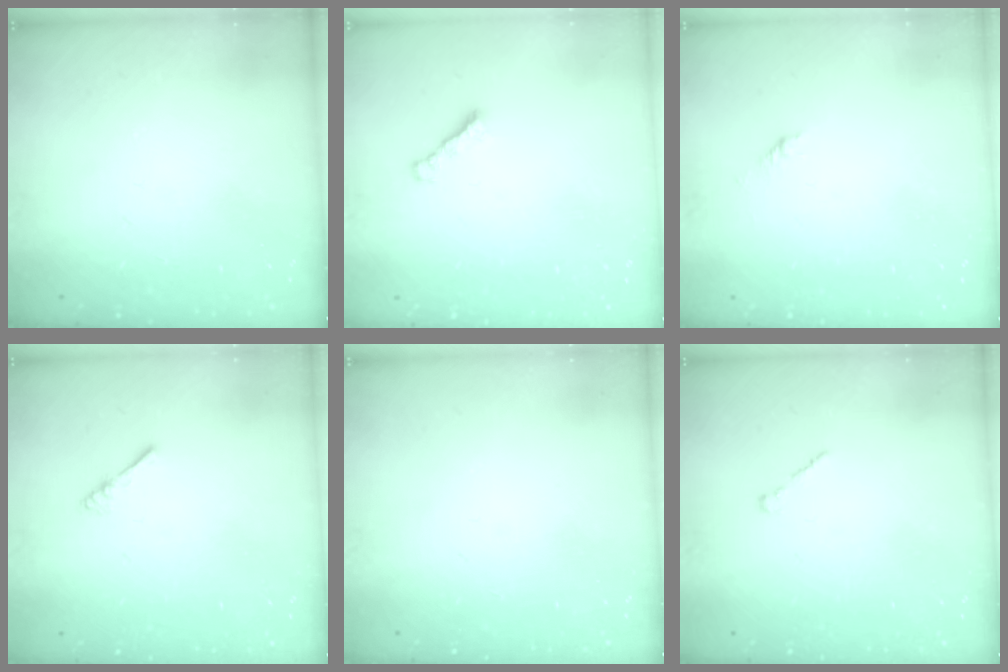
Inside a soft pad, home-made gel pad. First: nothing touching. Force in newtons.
{"total": 1.8, "press": 1.7, "slide": 0.6}
{"total": 1.5, "press": 1.4, "slide": 0.5}
{"total": 2.4, "press": 2.4, "slide": 0.5}
{"total": 0.0}
{"total": 1.0, "press": 0.8, "slide": 0.5}